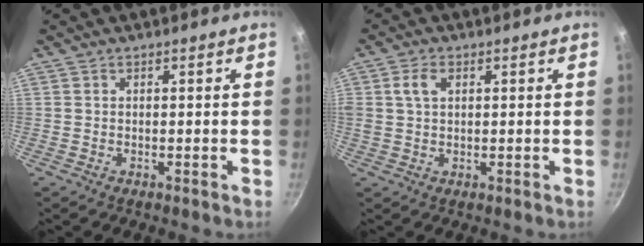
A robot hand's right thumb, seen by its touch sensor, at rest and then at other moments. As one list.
[{"total": 3.9, "force": [1.2, 2.6, 2.7], "torque": [-0.042, 0.003, 0.020]}]